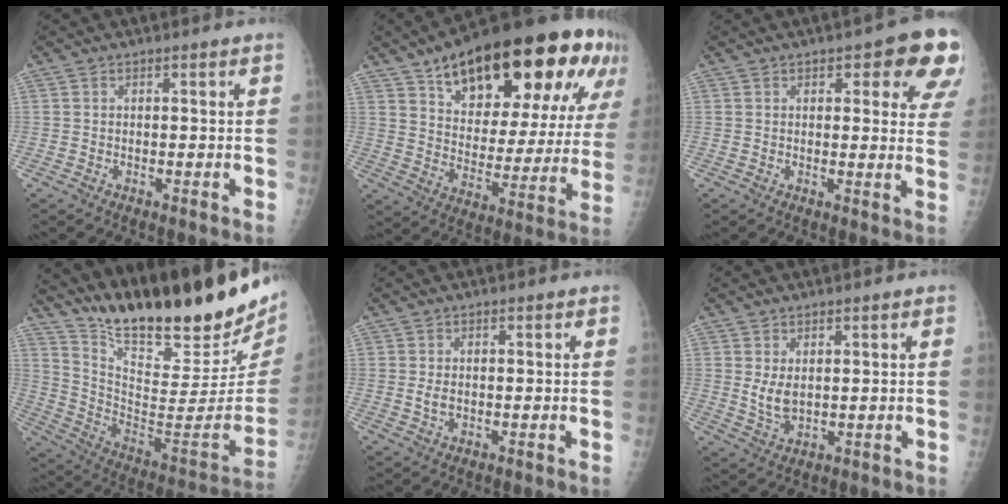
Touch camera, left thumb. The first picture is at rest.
{"total": 30.6, "force": [16.5, 13.2, 22.1], "torque": [-0.293, -0.013, 0.247]}
{"total": 12.1, "force": [5.9, 4.6, 9.5], "torque": [-0.067, -0.019, 0.059]}
{"total": 31.3, "force": [23.7, 8.2, 18.8], "torque": [-0.274, -0.122, 0.364]}
{"total": 1.8, "force": [0.1, 1.1, 1.4], "torque": [-0.024, 0.000, 0.003]}
{"total": 4.1, "force": [1.1, 2.2, 3.3], "torque": [-0.053, -0.015, 0.028]}